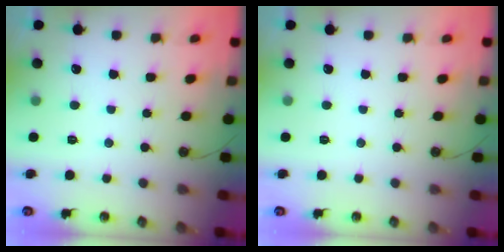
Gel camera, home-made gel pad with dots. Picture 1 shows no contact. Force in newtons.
{"total": 0.0}